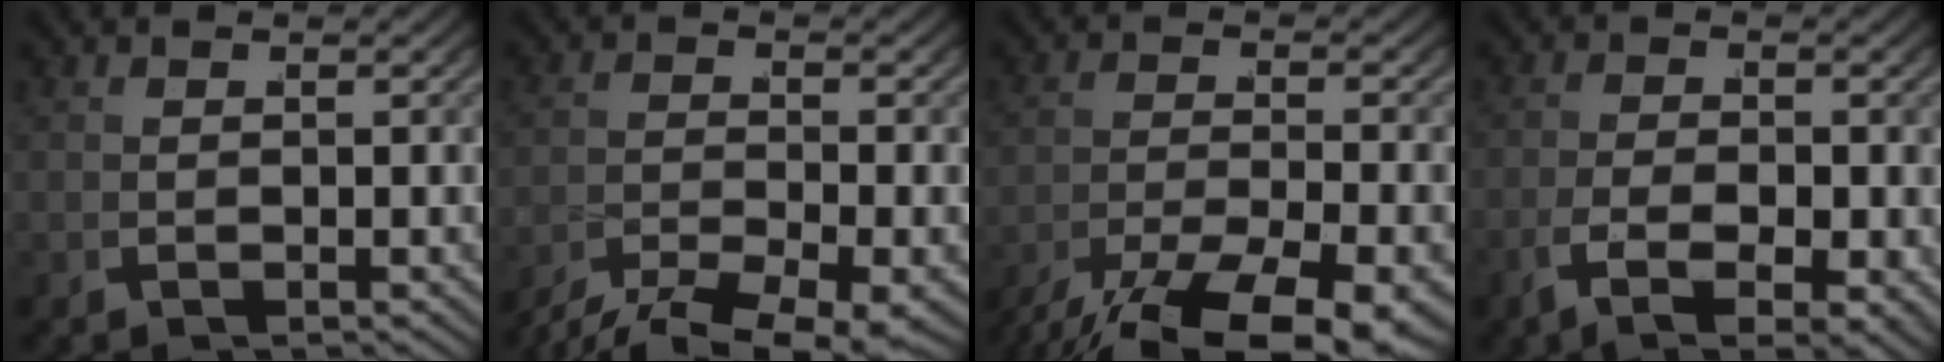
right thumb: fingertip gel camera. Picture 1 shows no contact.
{"total": 5.2, "force": [-4.1, 1.6, 2.9], "torque": [-0.043, -0.011, -0.068]}
{"total": 8.9, "force": [-5.8, 3.4, 5.9], "torque": [-0.103, -0.026, -0.082]}
{"total": 4.9, "force": [-1.7, 2.4, 3.9], "torque": [-0.076, -0.019, -0.026]}